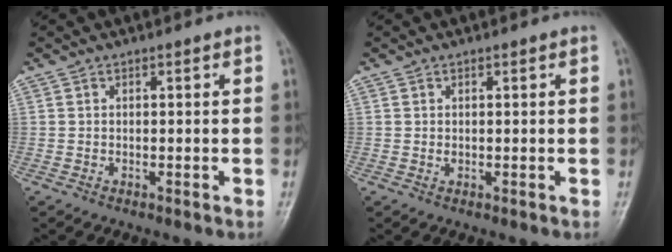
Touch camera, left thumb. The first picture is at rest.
{"total": 0.6, "force": [0.1, 0.5, 0.4], "torque": [-0.004, 0.004, 0.004]}